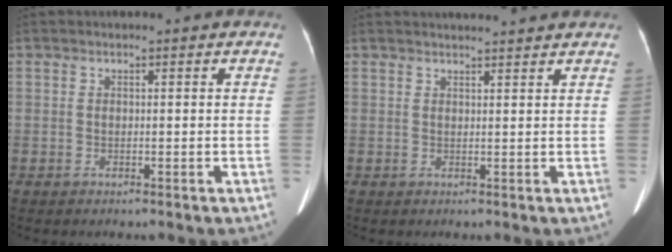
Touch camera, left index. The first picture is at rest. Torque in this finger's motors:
{"motor_torque": [0.14, -0.82, 0.01, 0.00]}